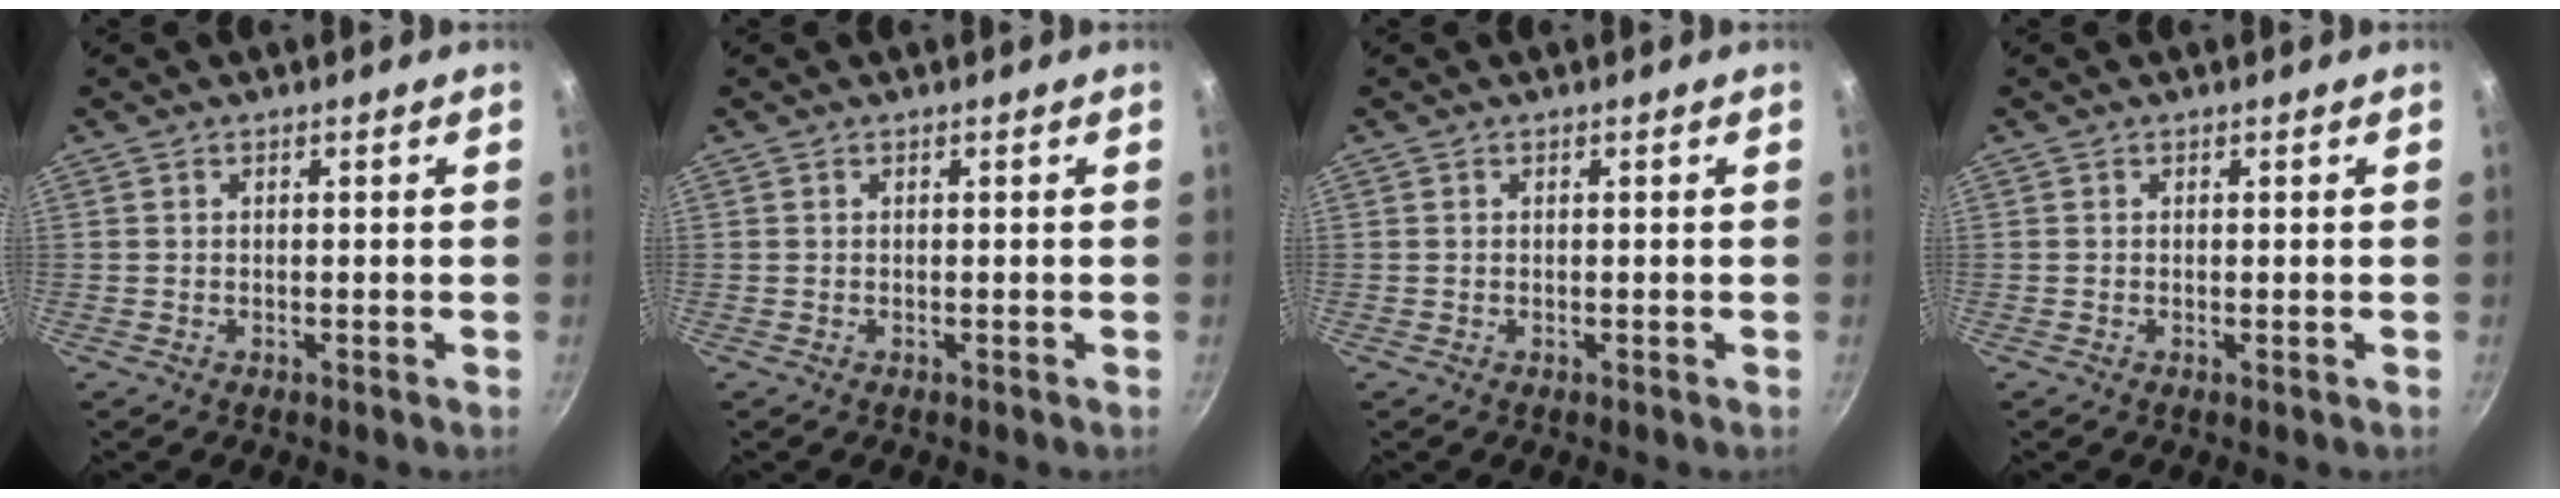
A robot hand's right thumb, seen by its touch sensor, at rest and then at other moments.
{"total": 0.0}
{"total": 0.0}
{"total": 0.0}